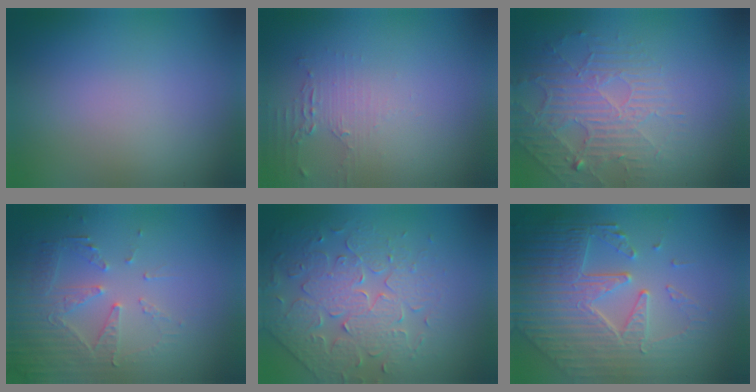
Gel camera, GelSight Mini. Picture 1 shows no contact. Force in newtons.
{"total": 1.5, "press": 1.5, "slide": 0.4}
{"total": 4.7, "press": 3.6, "slide": 3.0}
{"total": 5.4, "press": 3.8, "slide": 3.8}
{"total": 4.6, "press": 4.6, "slide": 0.5}
{"total": 8.2, "press": 5.9, "slide": 5.6}